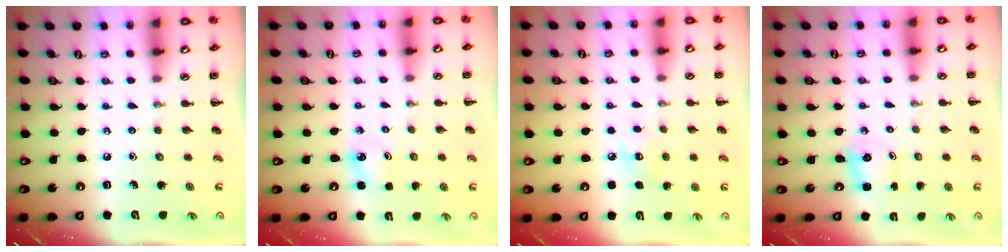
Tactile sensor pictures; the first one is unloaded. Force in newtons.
{"total": 3.6, "press": 3.4, "slide": 1.1}
{"total": 6.0, "press": 5.8, "slide": 1.6}
{"total": 2.4, "press": 2.4, "slide": 0.6}